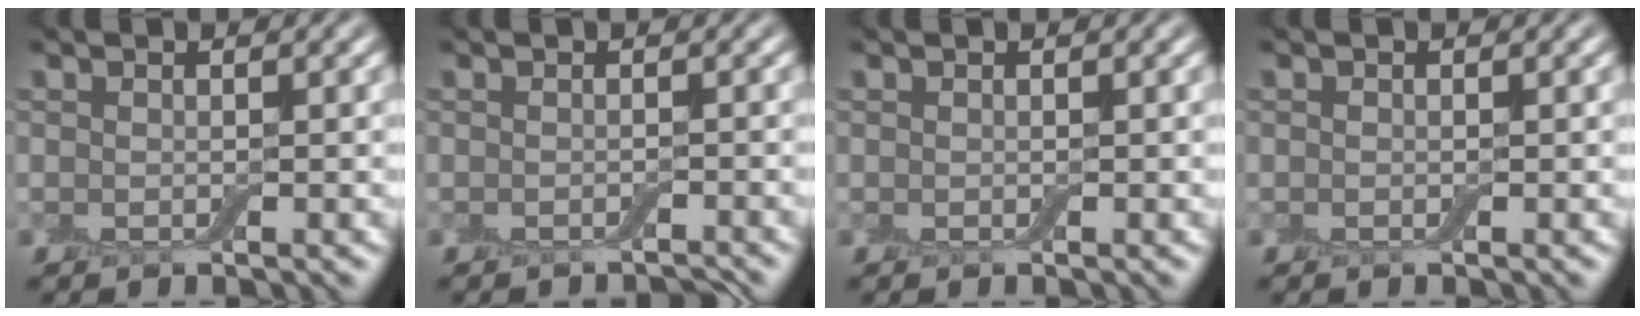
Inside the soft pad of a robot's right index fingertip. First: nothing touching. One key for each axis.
{"total": 1.2, "fx": -1.1, "fy": 0.0, "fz": 0.3, "tx": 0.000, "ty": -0.004, "tz": -0.018}
{"total": 0.0}
{"total": 0.0}